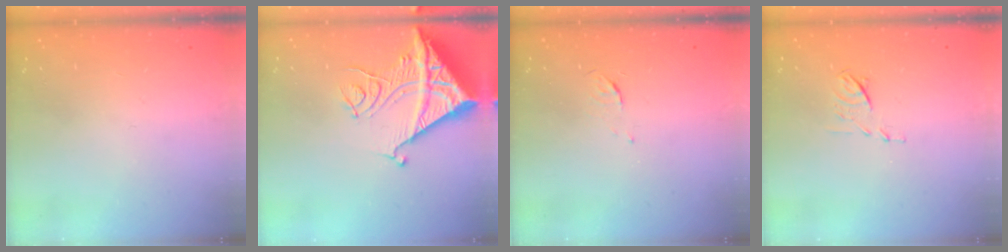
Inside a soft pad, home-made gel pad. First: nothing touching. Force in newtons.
{"total": 16.7, "press": 16.6, "slide": 1.8}
{"total": 3.7, "press": 3.6, "slide": 0.5}
{"total": 4.8, "press": 4.7, "slide": 0.9}